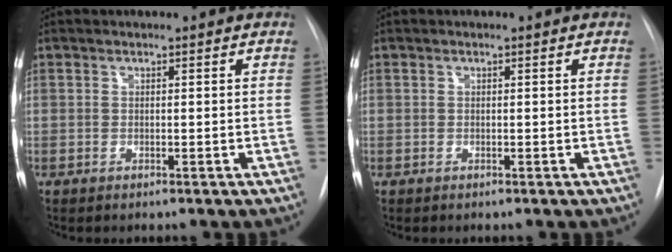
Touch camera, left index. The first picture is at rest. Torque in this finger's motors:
{"motor_torque": [0.00, 0.00, 0.00, 0.00]}